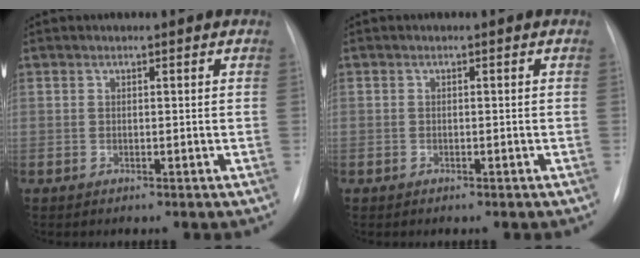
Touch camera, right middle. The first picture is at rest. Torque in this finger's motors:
{"motor_torque": [1.09, -1.05, -0.40, -0.21]}